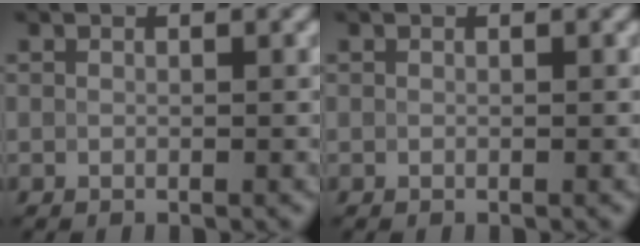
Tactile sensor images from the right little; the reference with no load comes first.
{"total": 0.0}